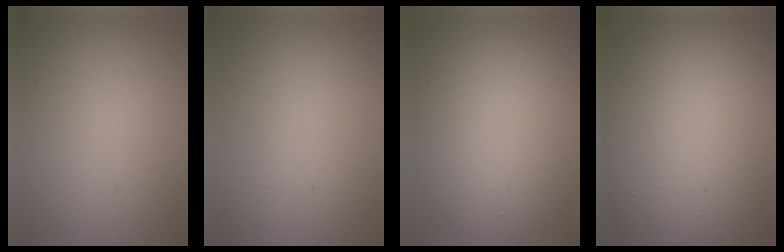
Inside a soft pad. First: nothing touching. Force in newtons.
{"total": 0.0}
{"total": 8.5, "press": 8.4, "slide": 0.9}
{"total": 15.1, "press": 15.1, "slide": 0.9}